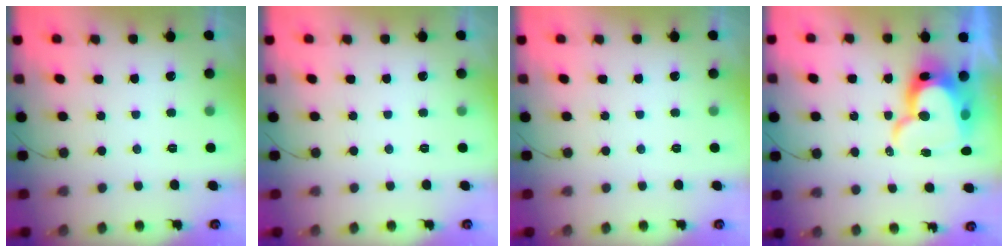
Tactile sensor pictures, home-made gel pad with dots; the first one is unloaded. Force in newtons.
{"total": 0.0}
{"total": 0.0}
{"total": 15.0, "press": 14.9, "slide": 1.4}